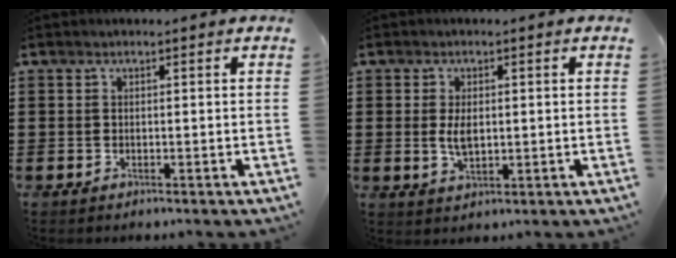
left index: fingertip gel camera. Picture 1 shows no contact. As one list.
[{"total": 3.9, "force": [0.2, 2.0, 3.3], "torque": [-0.066, 0.000, -0.001]}]